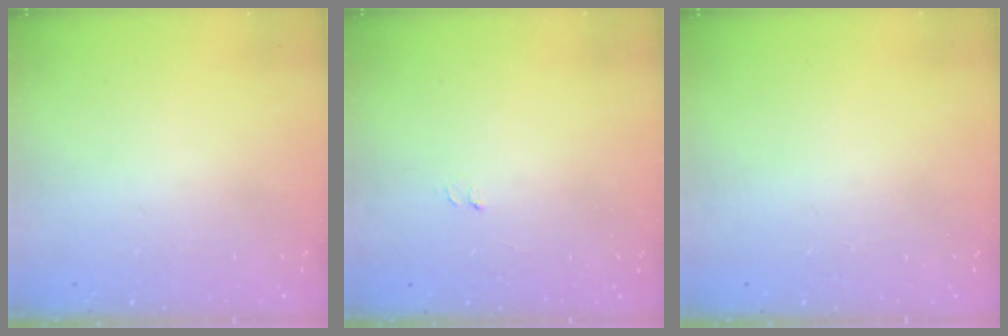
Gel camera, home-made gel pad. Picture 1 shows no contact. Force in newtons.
{"total": 3.7, "press": 3.6, "slide": 0.4}
{"total": 0.0}